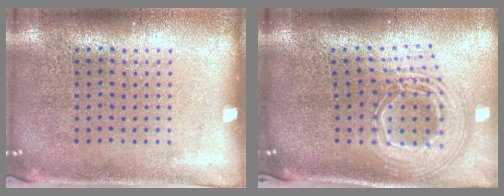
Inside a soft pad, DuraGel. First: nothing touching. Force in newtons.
{"total": 2.6, "press": 1.8, "slide": 1.8}